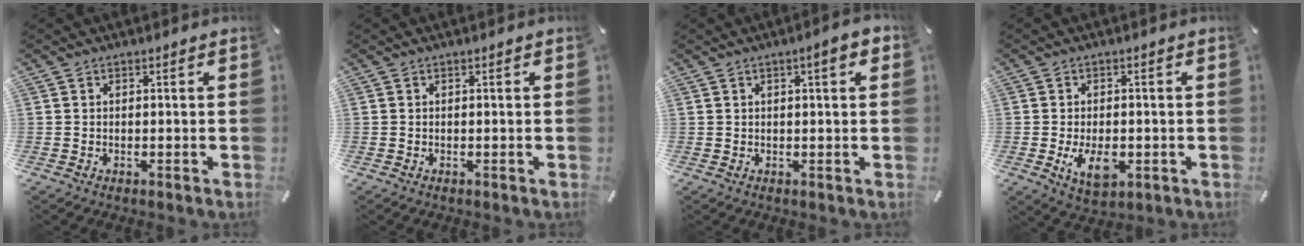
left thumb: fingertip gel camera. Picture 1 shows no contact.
{"total": 0.0}
{"total": 4.4, "force": [1.7, 1.0, 3.9], "torque": [-0.060, -0.001, 0.025]}
{"total": 7.1, "force": [-1.7, 4.2, 5.6], "torque": [-0.108, -0.008, -0.033]}